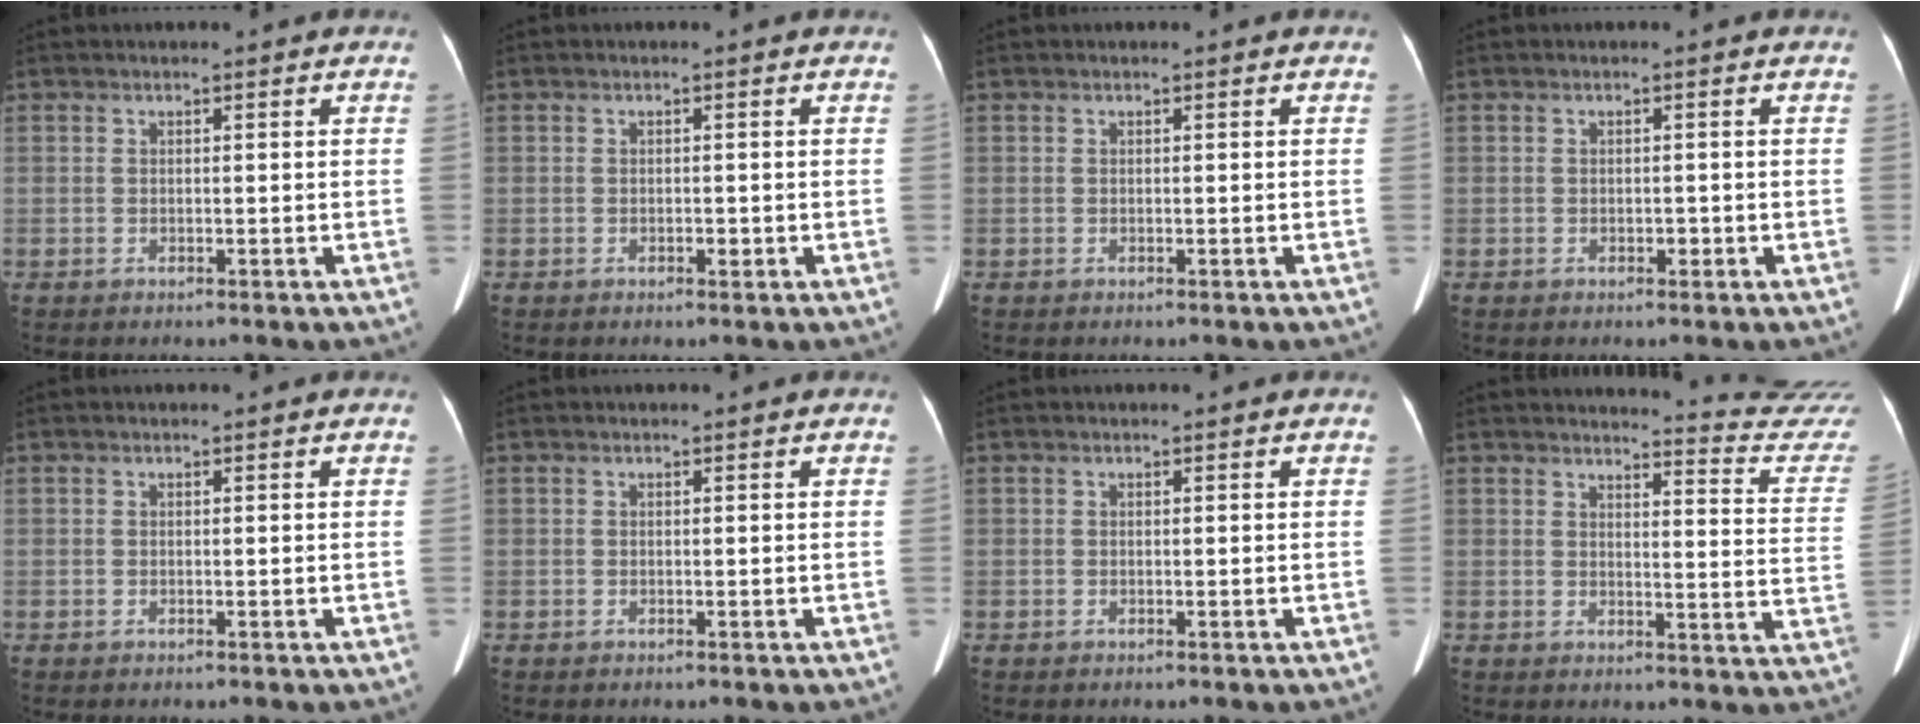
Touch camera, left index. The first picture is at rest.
{"total": 0.6, "force": [-0.2, 0.4, 0.5], "torque": [-0.006, 0.001, -0.004]}
{"total": 0.0}
{"total": 0.7, "force": [-0.2, 0.4, 0.4], "torque": [-0.006, 0.001, -0.004]}
{"total": 0.0}
{"total": 0.0}
{"total": 0.0}
{"total": 15.4, "force": [15.3, -1.0, 1.0], "torque": [0.005, -0.139, 0.140]}